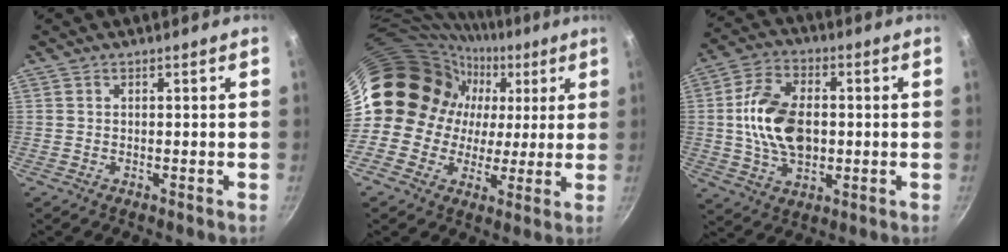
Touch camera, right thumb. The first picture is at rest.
{"total": 17.8, "force": [3.9, 16.2, 6.3], "torque": [-0.054, 0.025, 0.057]}
{"total": 14.2, "force": [0.3, 9.2, 10.9], "torque": [-0.181, 0.013, 0.001]}